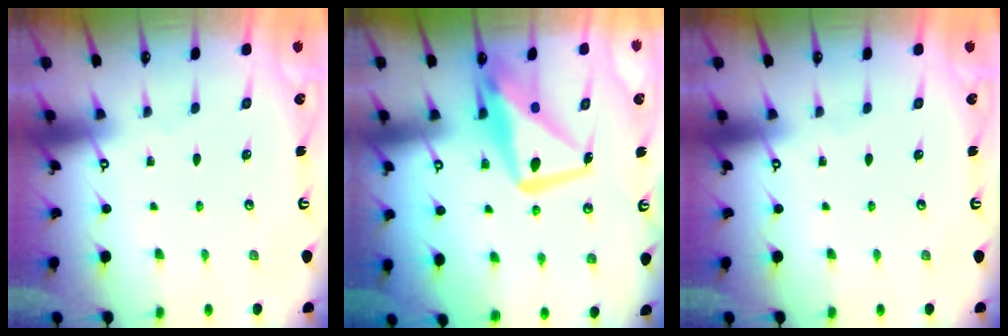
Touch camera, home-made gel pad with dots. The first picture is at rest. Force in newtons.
{"total": 14.9, "press": 14.9, "slide": 1.4}
{"total": 0.0}